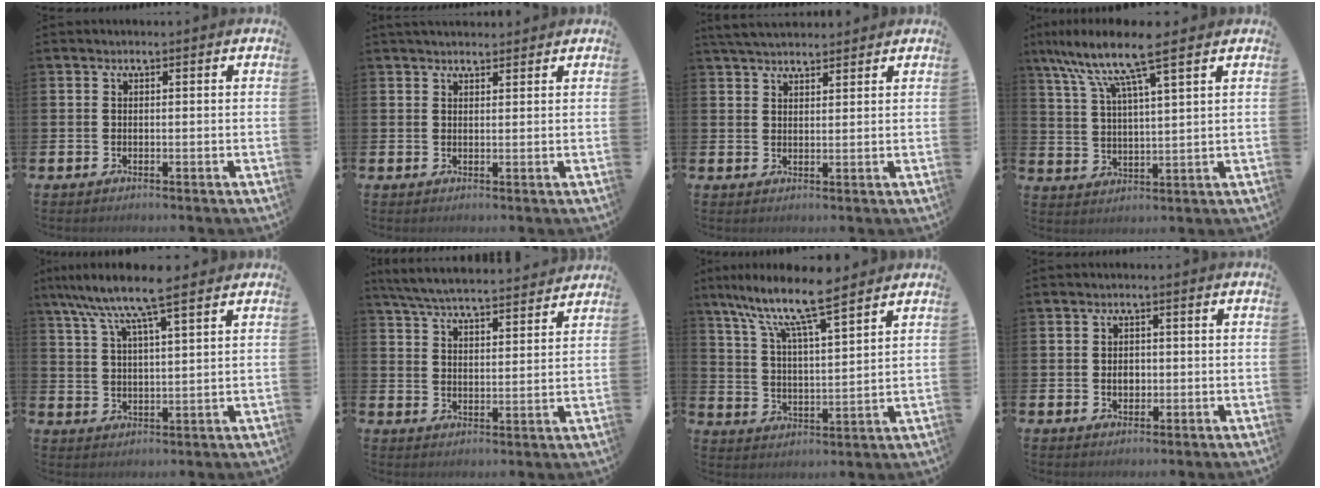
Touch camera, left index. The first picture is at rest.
{"total": 2.1, "force": [2.0, 0.5, 0.3], "torque": [0.005, -0.010, 0.033]}
{"total": 3.8, "force": [3.6, 0.9, 0.8], "torque": [-0.018, -0.014, 0.066]}
{"total": 9.3, "force": [7.1, 0.8, 5.9], "torque": [-0.128, -0.028, 0.120]}
{"total": 8.8, "force": [7.3, 0.9, 4.9], "torque": [-0.107, -0.026, 0.128]}
{"total": 6.4, "force": [6.2, 0.5, 1.4], "torque": [-0.044, -0.043, 0.108]}
{"total": 9.7, "force": [8.2, 1.2, 5.1], "torque": [-0.112, -0.051, 0.136]}
{"total": 2.2, "force": [-0.1, 1.6, 1.4], "torque": [-0.004, -0.002, -0.010]}